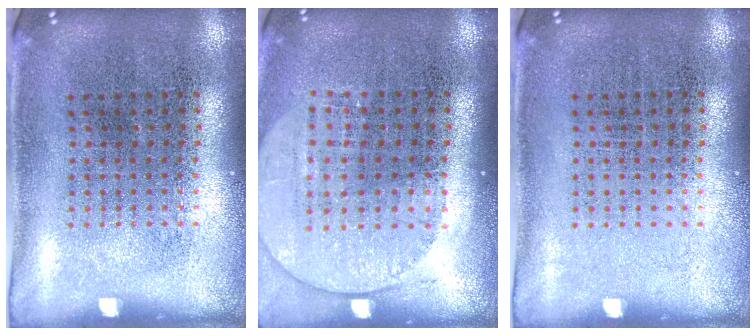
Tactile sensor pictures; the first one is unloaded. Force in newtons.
{"total": 1.5, "press": 1.3, "slide": 0.7}
{"total": 0.0}